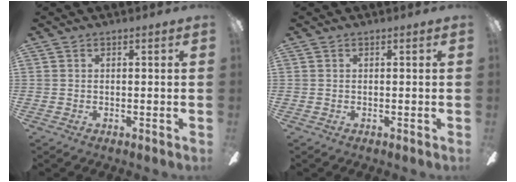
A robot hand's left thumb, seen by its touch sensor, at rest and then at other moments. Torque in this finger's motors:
{"motor_torque": [0.00, 0.00, 0.03, -0.03, 0.00]}